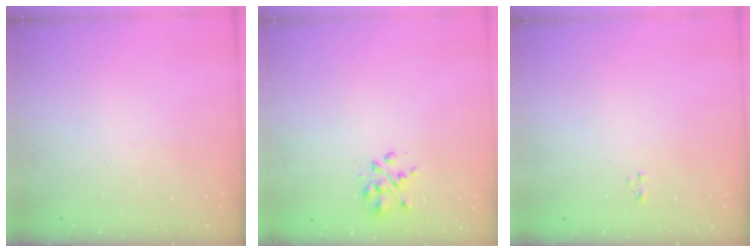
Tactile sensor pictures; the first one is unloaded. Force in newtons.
{"total": 3.4, "press": 3.3, "slide": 0.9}
{"total": 0.0}